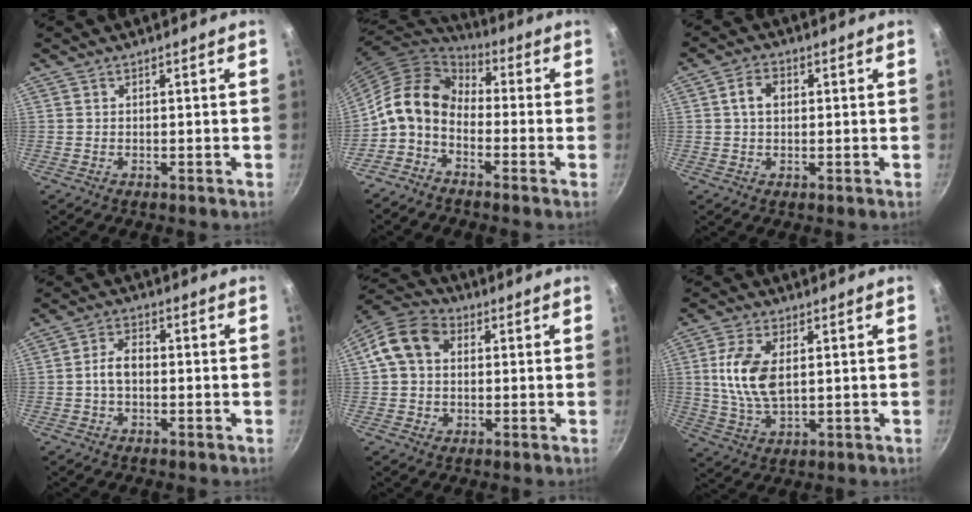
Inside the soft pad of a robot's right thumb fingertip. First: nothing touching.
{"total": 12.0, "force": [-1.9, 8.5, 8.2], "torque": [-0.142, 0.050, -0.061]}
{"total": 4.4, "force": [0.7, 3.1, 3.1], "torque": [-0.043, 0.011, 0.006]}
{"total": 4.9, "force": [-0.6, 3.1, 3.7], "torque": [-0.060, 0.022, -0.016]}
{"total": 11.2, "force": [1.9, 8.8, 6.6], "torque": [-0.100, 0.019, 0.016]}
{"total": 10.9, "force": [1.7, 6.0, 9.0], "torque": [-0.173, -0.005, 0.034]}